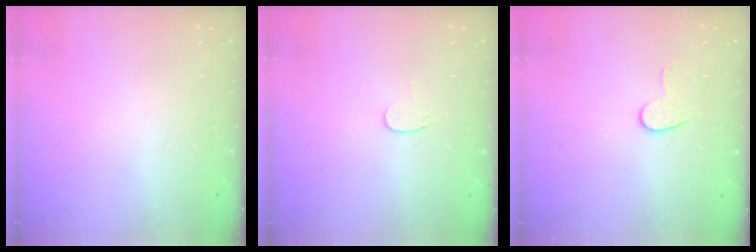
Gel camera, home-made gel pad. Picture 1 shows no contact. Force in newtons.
{"total": 3.7, "press": 3.7, "slide": 0.4}
{"total": 6.1, "press": 6.1, "slide": 0.5}